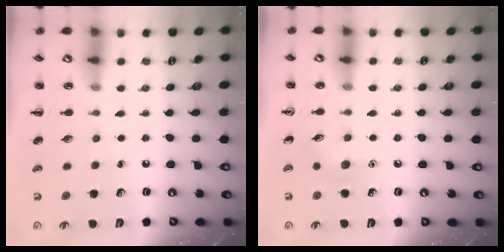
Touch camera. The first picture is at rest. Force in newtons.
{"total": 4.8, "press": 4.5, "slide": 1.5}